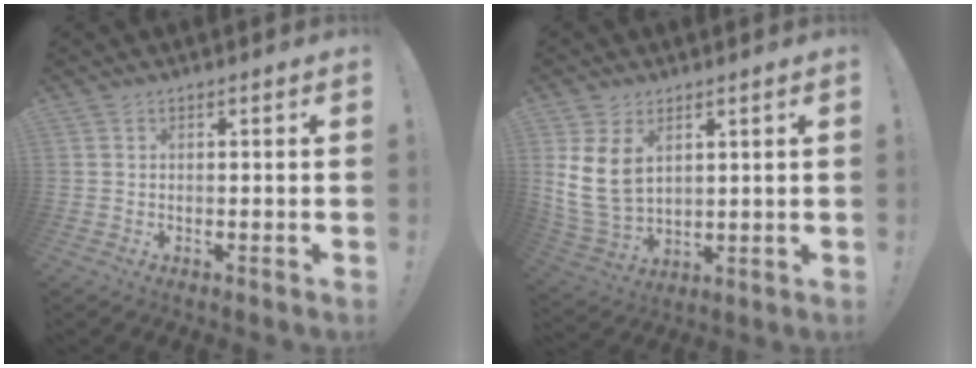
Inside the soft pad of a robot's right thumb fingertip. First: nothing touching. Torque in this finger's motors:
{"motor_torque": [0.76, 0.82, 0.72, -0.31, 0.32]}